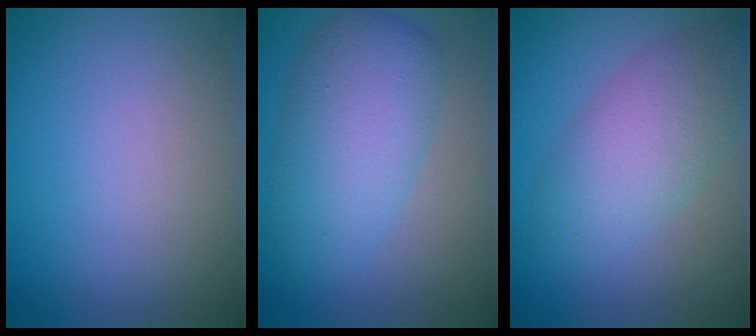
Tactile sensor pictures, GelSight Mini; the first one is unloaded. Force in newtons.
{"total": 6.5, "press": 6.5, "slide": 0.1}
{"total": 5.3, "press": 5.3, "slide": 0.3}